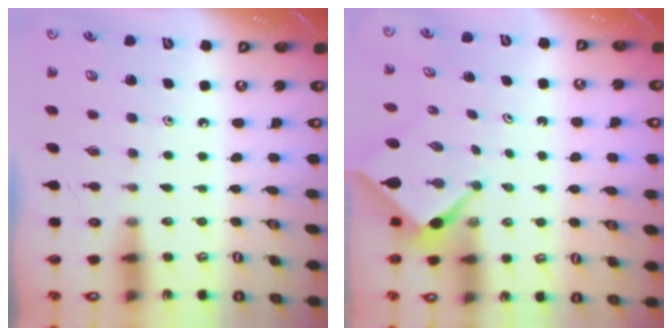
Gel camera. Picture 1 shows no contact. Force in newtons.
{"total": 2.3, "press": 2.3, "slide": 0.3}